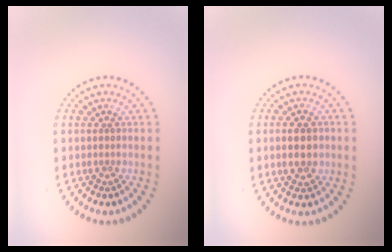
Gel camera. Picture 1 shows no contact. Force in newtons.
{"total": 3.4, "press": 3.4, "slide": 0.1}